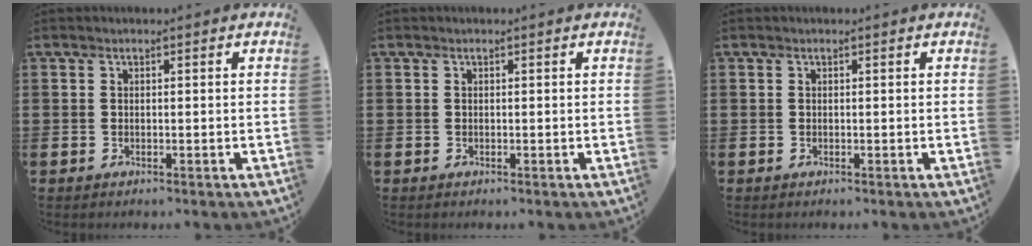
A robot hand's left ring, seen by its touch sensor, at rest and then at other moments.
{"total": 0.0}
{"total": 0.0}